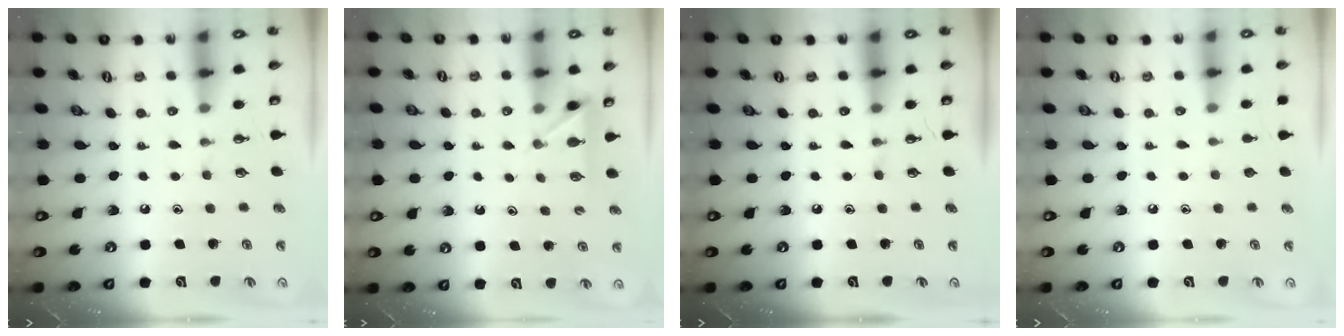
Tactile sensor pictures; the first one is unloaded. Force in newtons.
{"total": 3.0, "press": 2.9, "slide": 0.4}
{"total": 0.0}
{"total": 0.0}